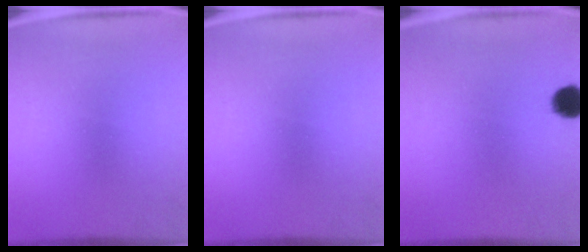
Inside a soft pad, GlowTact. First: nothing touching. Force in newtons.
{"total": 0.0}
{"total": 5.6}